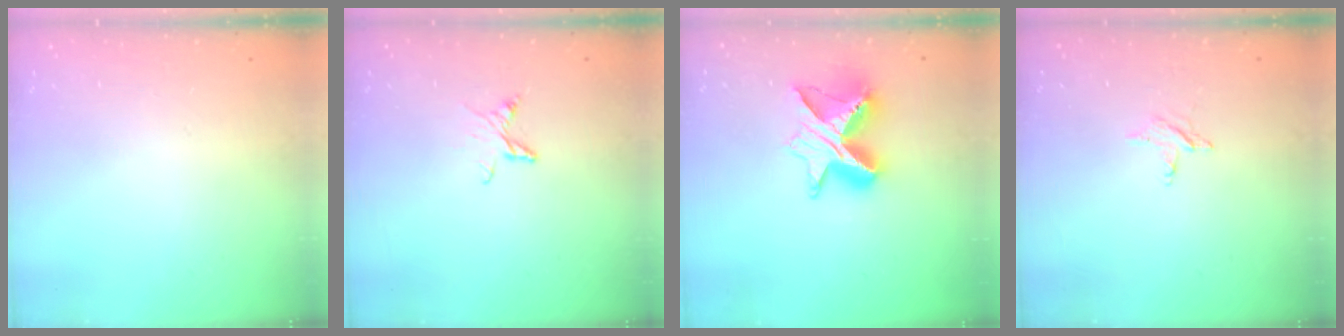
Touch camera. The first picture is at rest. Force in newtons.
{"total": 4.5, "press": 4.4, "slide": 0.4}
{"total": 11.6, "press": 11.6, "slide": 0.8}
{"total": 2.4, "press": 2.4, "slide": 0.2}